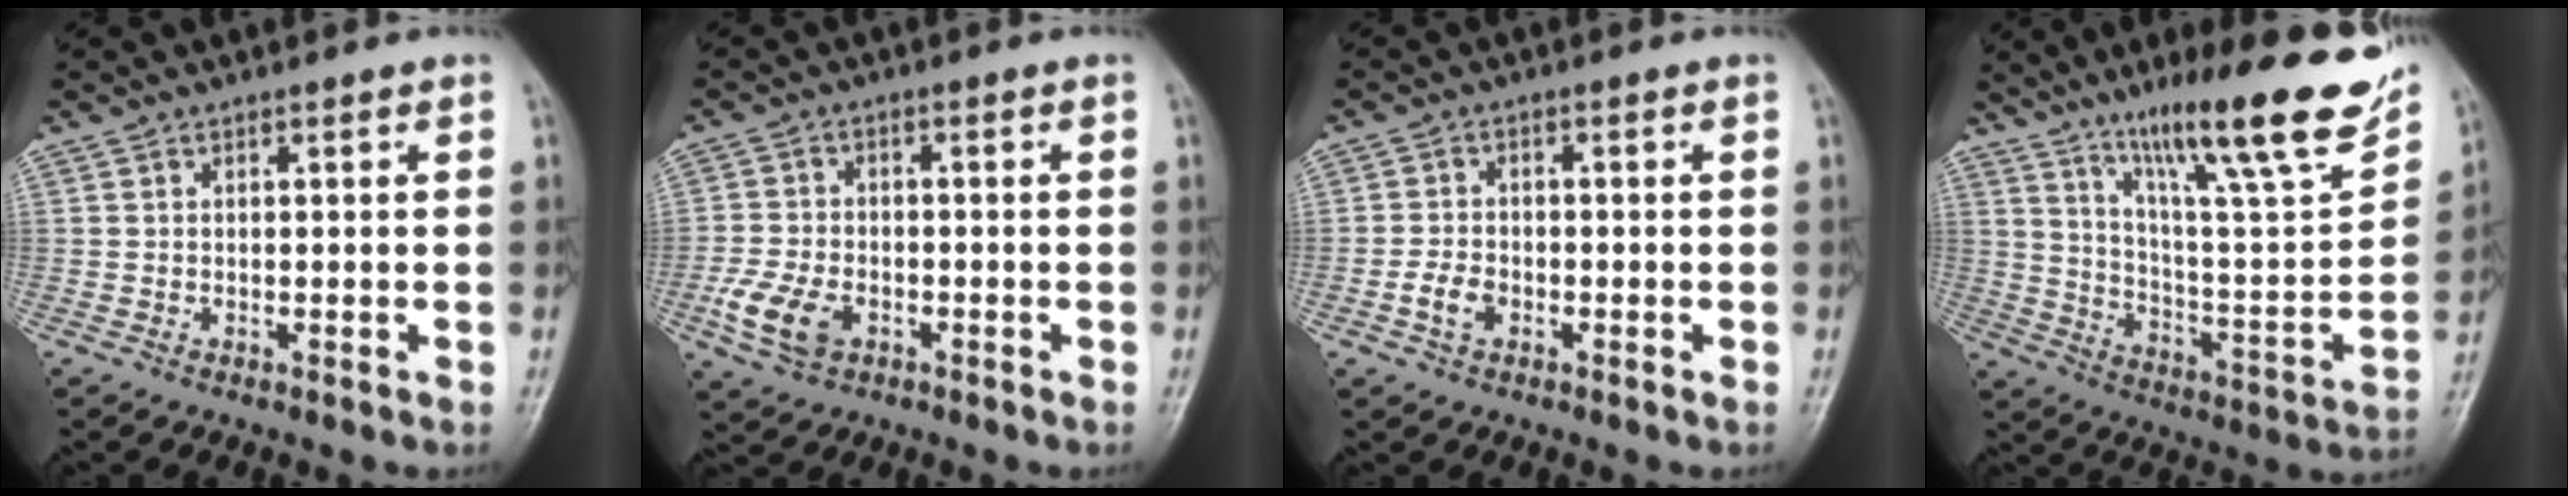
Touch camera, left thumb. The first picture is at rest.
{"total": 7.6, "force": [-3.1, 5.0, 4.9], "torque": [-0.102, 0.008, -0.057]}
{"total": 3.7, "force": [-1.5, 2.5, 2.2], "torque": [-0.039, 0.011, -0.031]}
{"total": 24.6, "force": [15.6, 4.4, 18.5], "torque": [-0.258, -0.055, 0.254]}